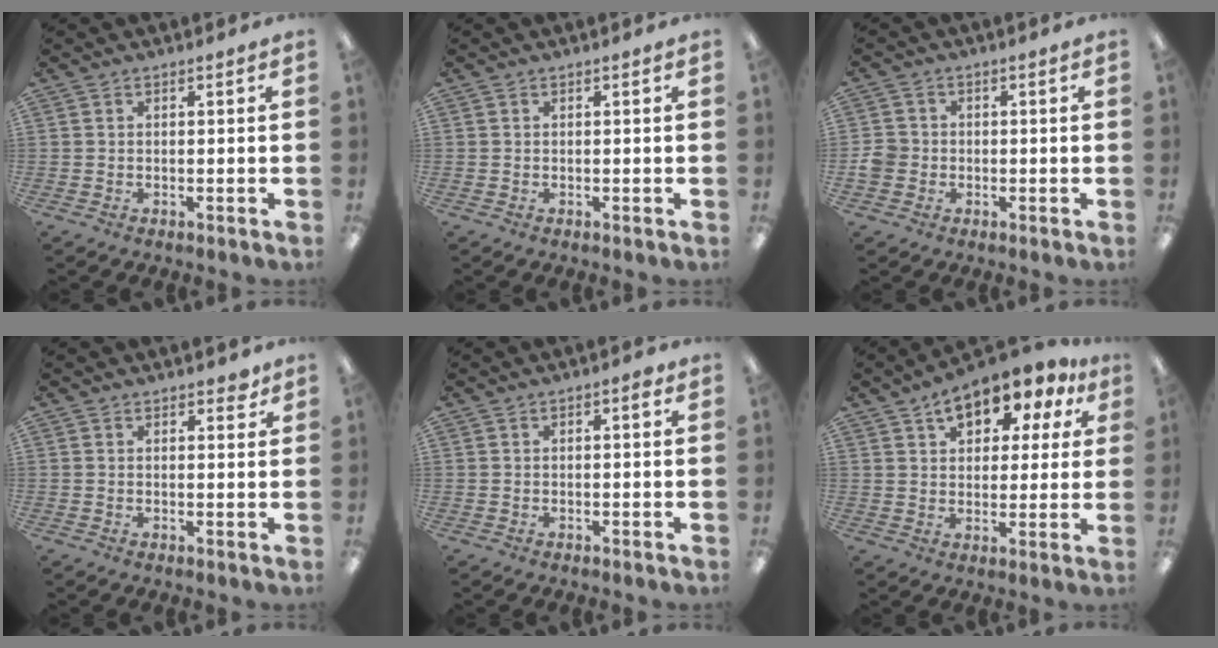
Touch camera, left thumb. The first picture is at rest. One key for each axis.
{"total": 0.0}
{"total": 3.8, "fx": -0.9, "fy": 3.5, "fz": 1.0, "tx": -0.009, "ty": 0.005, "tz": -0.017}
{"total": 2.0, "fx": 1.7, "fy": 0.9, "fz": 0.6, "tx": 0.002, "ty": -0.008, "tz": 0.028}
{"total": 1.3, "fx": 0.6, "fy": 0.5, "fz": 1.1, "tx": -0.014, "ty": 0.002, "tz": 0.007}
{"total": 11.5, "fx": 7.9, "fy": 5.7, "fz": 6.0, "tx": -0.091, "ty": -0.040, "tz": 0.138}